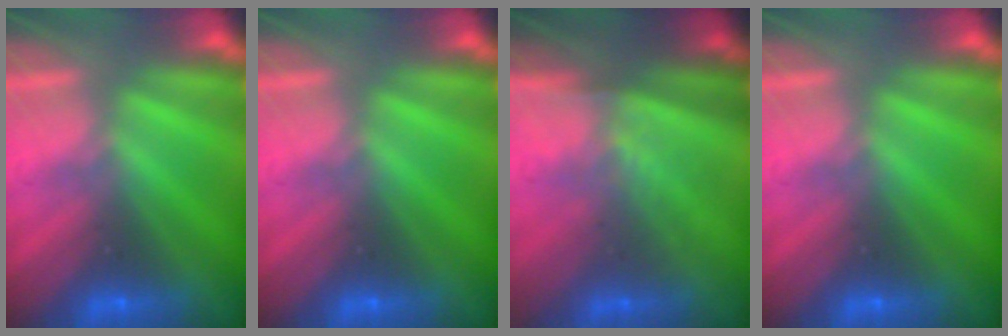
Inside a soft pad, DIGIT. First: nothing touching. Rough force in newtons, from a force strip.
{"total": 0.0}
{"total": 1.3}
{"total": 0.0}